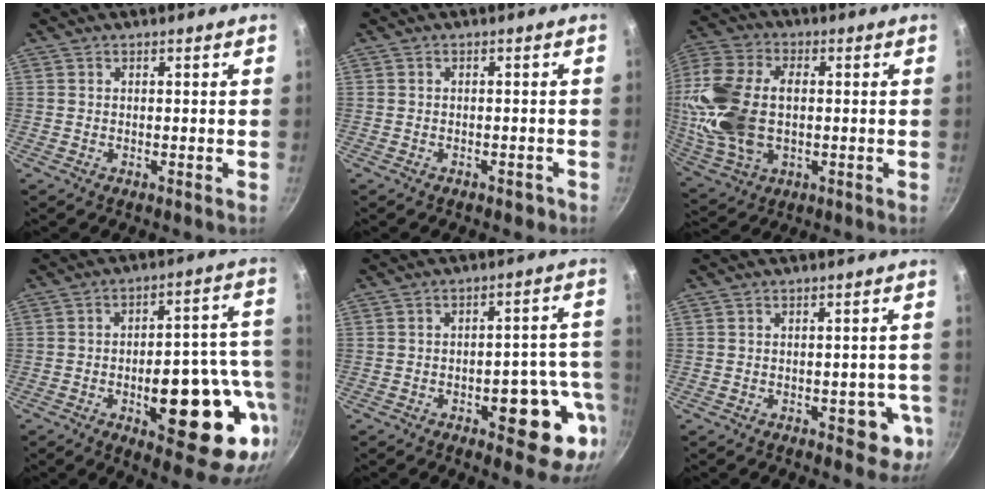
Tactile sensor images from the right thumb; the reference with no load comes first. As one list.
[{"total": 1.7, "force": [-1.1, 1.0, 0.8], "torque": [-0.002, 0.018, -0.003]}, {"total": 19.7, "force": [0.4, 12.4, 15.3], "torque": [-0.316, 0.015, 0.009]}, {"total": 23.1, "force": [-6.1, 9.5, 20.2], "torque": [-0.216, 0.020, -0.079]}, {"total": 13.8, "force": [-5.0, 6.1, 11.3], "torque": [-0.088, 0.037, -0.062]}, {"total": 6.5, "force": [-2.4, 3.7, 4.7], "torque": [-0.021, 0.014, -0.023]}]